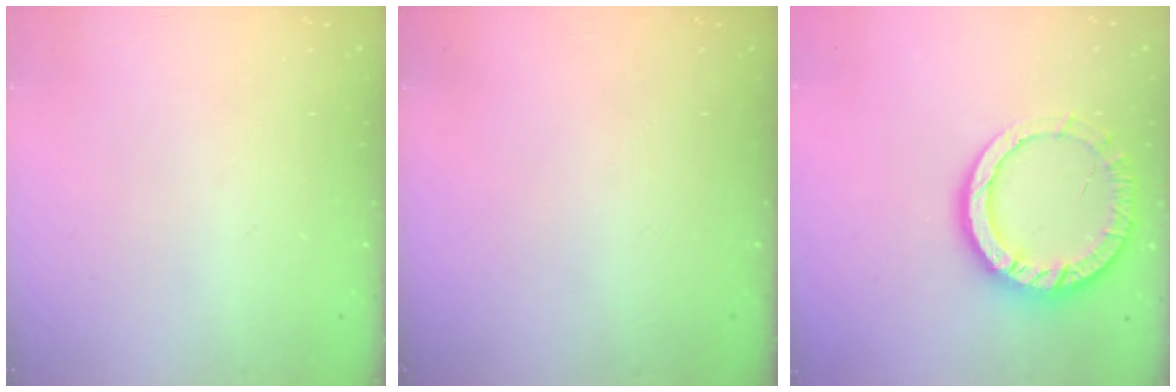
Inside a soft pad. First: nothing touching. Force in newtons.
{"total": 0.0}
{"total": 11.9, "press": 11.8, "slide": 1.9}